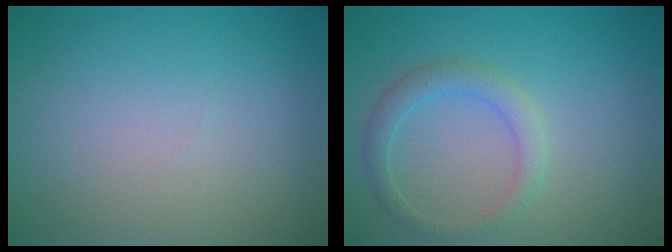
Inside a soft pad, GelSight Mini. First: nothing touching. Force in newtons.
{"total": 2.2, "press": 2.2, "slide": 0.1}